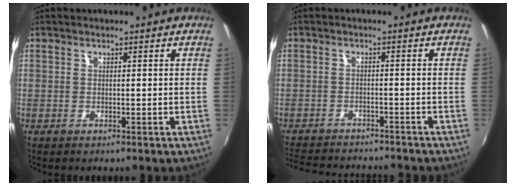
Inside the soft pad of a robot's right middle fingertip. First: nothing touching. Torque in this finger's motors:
{"motor_torque": [0.94, -1.20, 0.07, 0.02]}